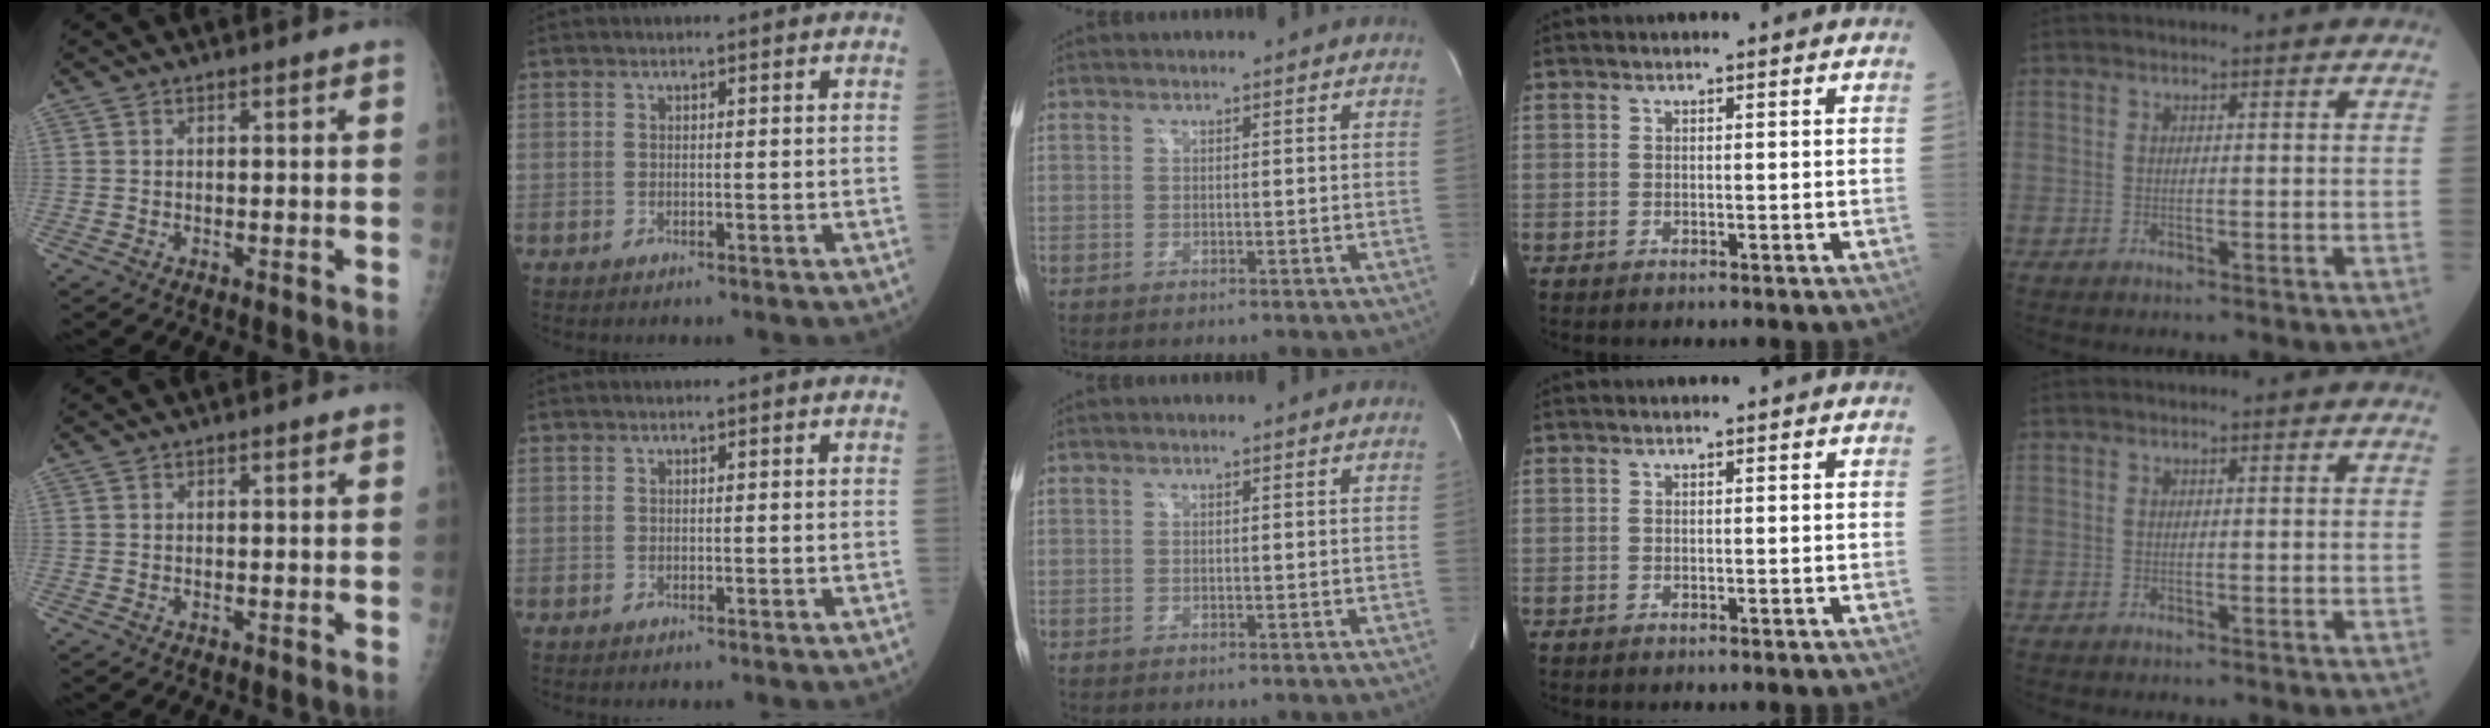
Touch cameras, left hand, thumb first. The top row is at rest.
{}